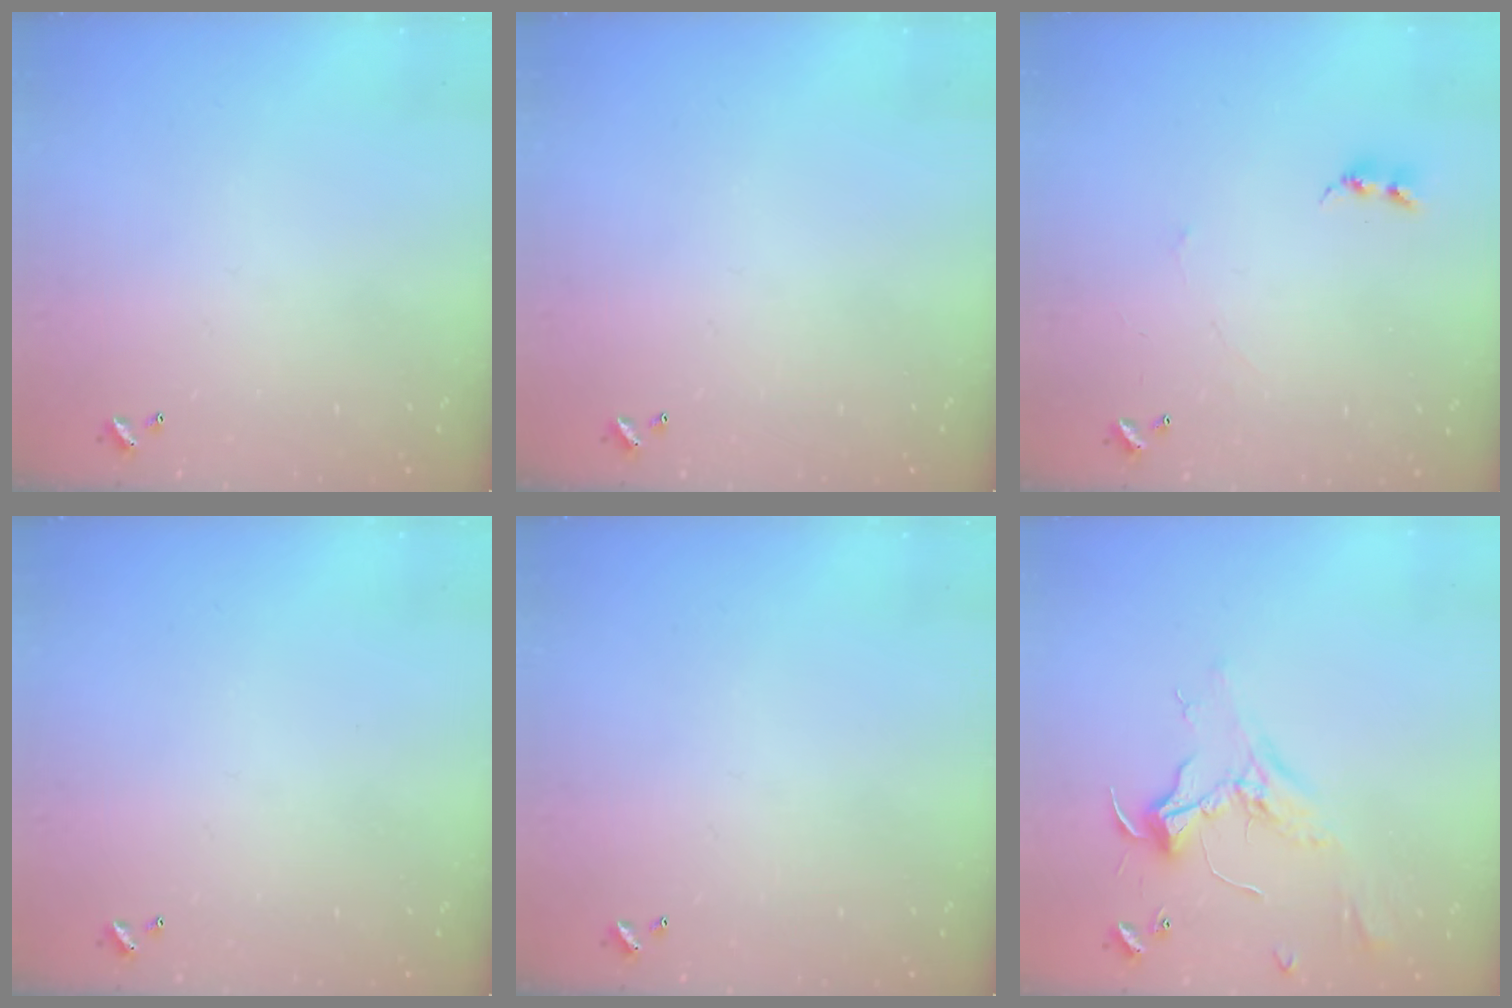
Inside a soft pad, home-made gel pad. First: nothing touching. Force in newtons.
{"total": 0.0}
{"total": 1.2, "press": 1.1, "slide": 0.4}
{"total": 0.0}
{"total": 0.0}
{"total": 2.4, "press": 2.3, "slide": 0.7}